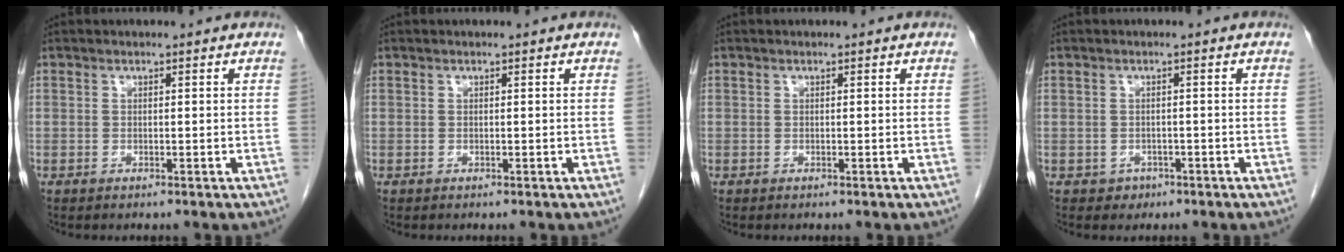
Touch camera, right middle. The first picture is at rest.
{"total": 0.0}
{"total": 0.0}
{"total": 1.5, "force": [-0.8, 1.3, 0.2], "torque": [0.000, 0.006, -0.008]}